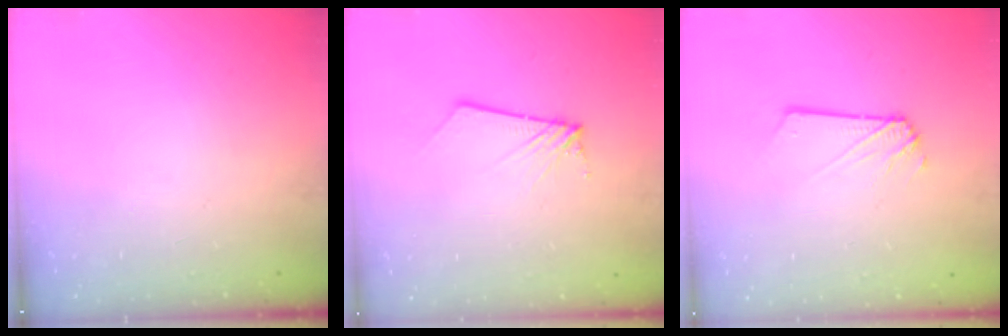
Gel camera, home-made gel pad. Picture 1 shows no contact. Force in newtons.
{"total": 2.7, "press": 2.7, "slide": 0.2}
{"total": 1.2, "press": 1.2, "slide": 0.1}